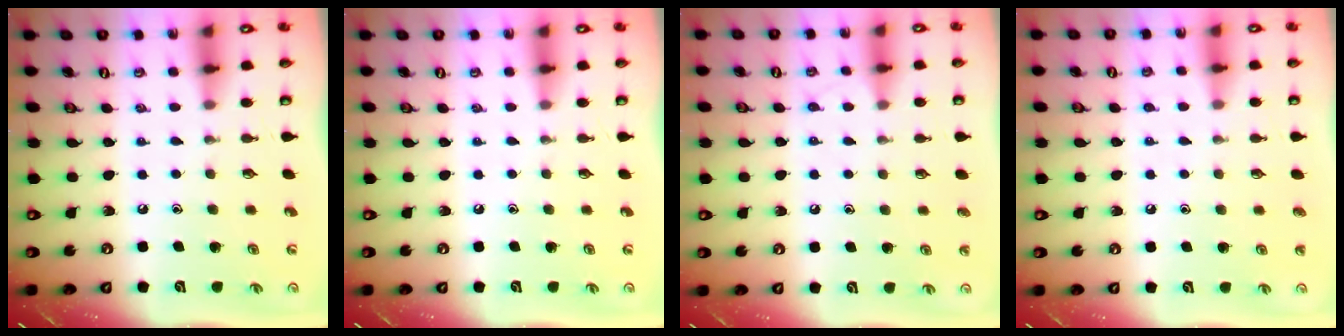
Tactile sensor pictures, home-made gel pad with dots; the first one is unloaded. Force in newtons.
{"total": 0.0}
{"total": 6.3, "press": 6.2, "slide": 0.6}
{"total": 4.9, "press": 4.9, "slide": 0.5}